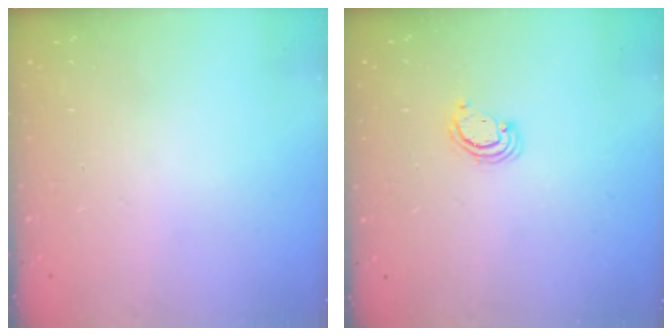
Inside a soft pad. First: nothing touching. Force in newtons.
{"total": 2.6, "press": 2.5, "slide": 0.3}